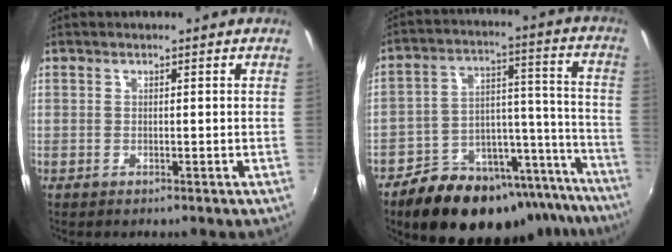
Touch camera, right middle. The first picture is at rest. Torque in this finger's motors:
{"motor_torque": [1.07, -1.06, 0.64, 0.14]}